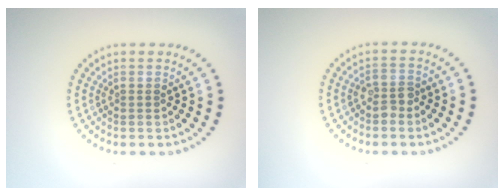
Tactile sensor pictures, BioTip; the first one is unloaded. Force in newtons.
{"total": 1.7, "press": 1.6, "slide": 0.5}